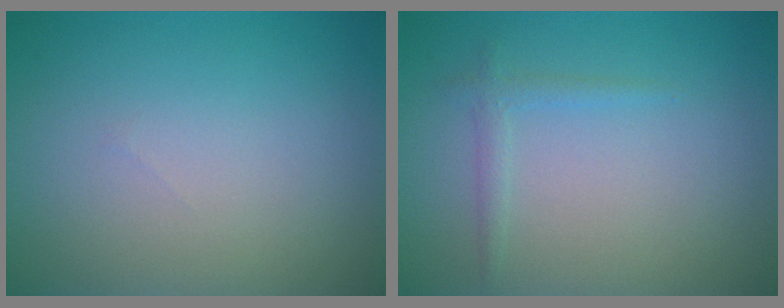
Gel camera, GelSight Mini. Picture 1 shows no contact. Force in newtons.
{"total": 1.1, "press": 1.1, "slide": 0.1}